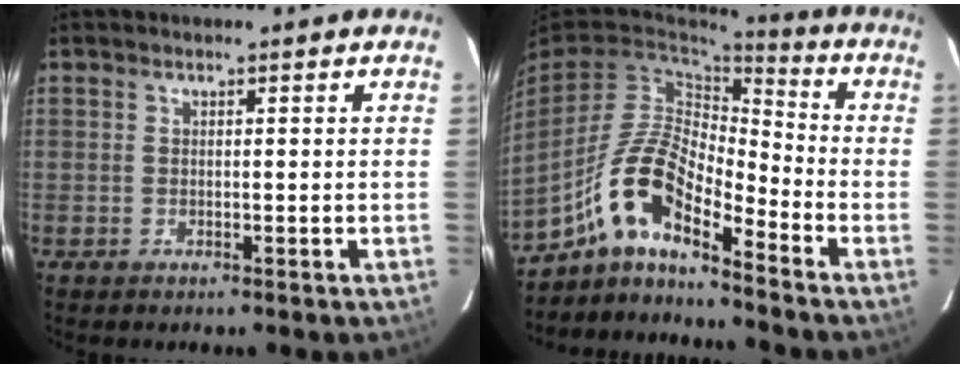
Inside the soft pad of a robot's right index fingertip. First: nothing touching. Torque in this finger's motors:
{"motor_torque": [1.06, -1.08, 0.80, 0.19]}